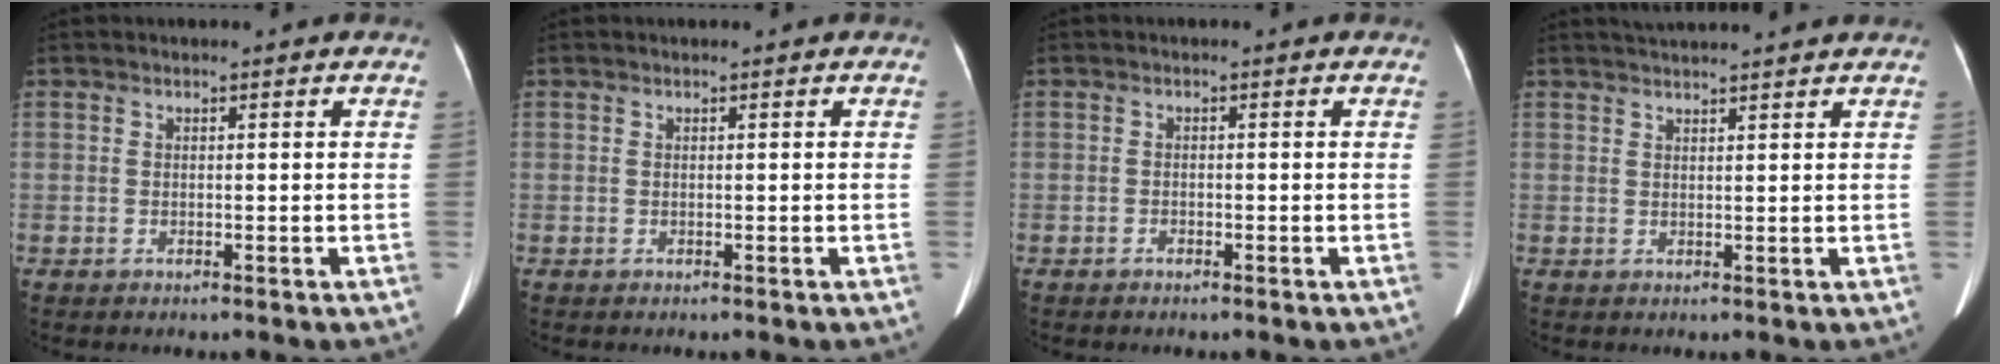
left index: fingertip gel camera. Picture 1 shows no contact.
{"total": 0.0}
{"total": 0.7, "force": [-0.6, 0.2, 0.2], "torque": [-0.006, 0.000, -0.010]}
{"total": 6.0, "force": [5.7, -0.6, 2.0], "torque": [-0.029, 0.030, 0.074]}